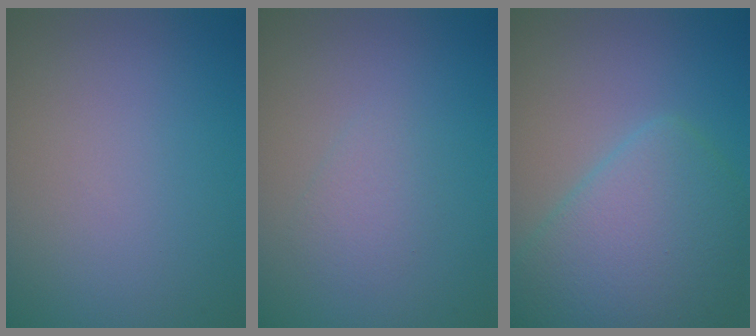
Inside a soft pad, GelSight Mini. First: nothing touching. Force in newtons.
{"total": 1.4, "press": 1.4, "slide": 0.0}
{"total": 7.3, "press": 7.3, "slide": 0.3}